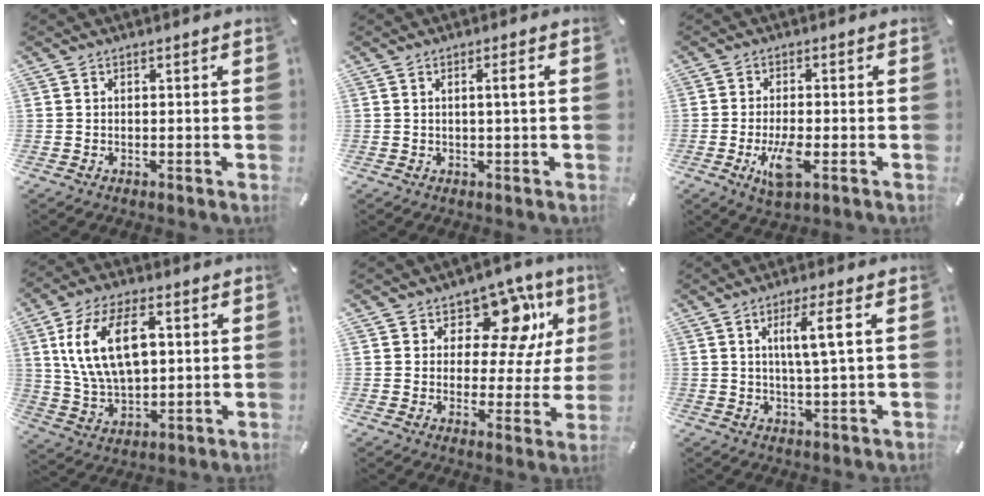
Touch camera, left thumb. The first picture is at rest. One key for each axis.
{"total": 3.0, "fx": 0.5, "fy": 0.2, "fz": 3.0, "tx": -0.056, "ty": 0.001, "tz": 0.006}
{"total": 7.5, "fx": -2.3, "fy": 2.7, "fz": 6.6, "tx": -0.129, "ty": -0.010, "tz": -0.039}
{"total": 14.7, "fx": 4.3, "fy": 8.8, "fz": 11.0, "tx": -0.236, "ty": 0.007, "tz": 0.074}
{"total": 14.5, "fx": 7.1, "fy": 9.1, "fz": 8.8, "tx": -0.117, "ty": -0.040, "tz": 0.124}
{"total": 7.2, "fx": 1.9, "fy": 0.3, "fz": 6.9, "tx": -0.137, "ty": 0.000, "tz": 0.025}